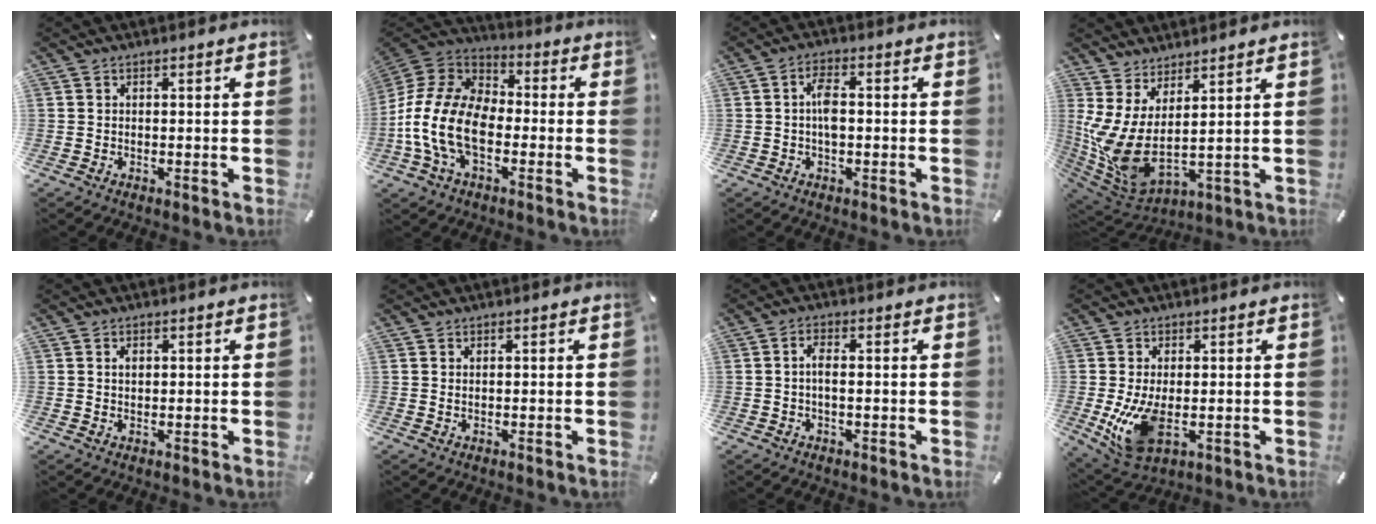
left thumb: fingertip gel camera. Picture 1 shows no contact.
{"total": 15.9, "force": [-6.1, 9.8, 11.0], "torque": [-0.242, 0.024, -0.113]}
{"total": 4.3, "force": [-0.3, 2.0, 3.8], "torque": [-0.079, 0.005, -0.008]}
{"total": 8.6, "force": [0.9, 3.5, 7.8], "torque": [-0.182, -0.049, 0.019]}
{"total": 1.4, "force": [0.4, 0.8, 1.0], "torque": [-0.021, 0.003, 0.008]}
{"total": 0.6, "force": [0.3, 0.2, 0.5], "torque": [-0.009, 0.000, 0.005]}
{"total": 2.8, "force": [-0.2, 1.0, 2.6], "torque": [-0.056, 0.001, -0.006]}
{"total": 10.8, "force": [-0.7, 6.1, 8.9], "torque": [-0.183, -0.020, -0.007]}